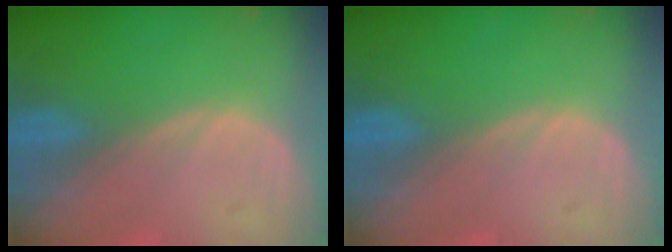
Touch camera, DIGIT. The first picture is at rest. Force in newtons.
{"total": 0.0}